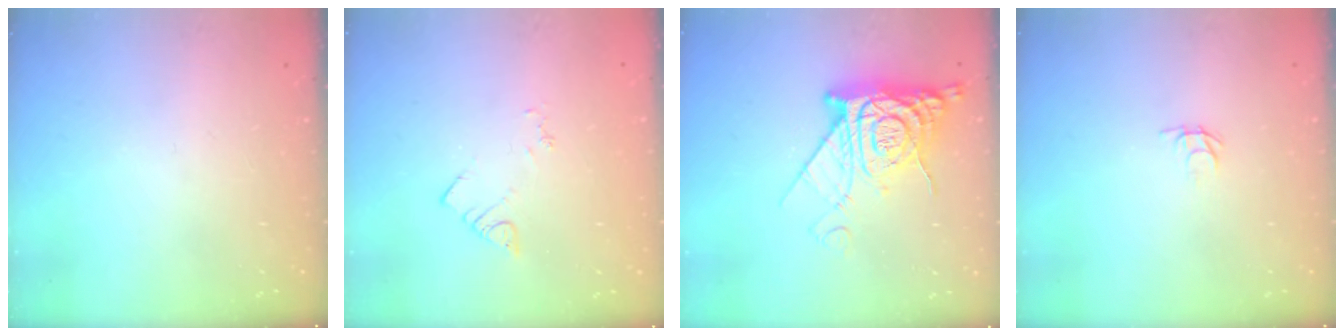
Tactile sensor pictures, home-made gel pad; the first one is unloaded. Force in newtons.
{"total": 2.4, "press": 2.3, "slide": 0.4}
{"total": 14.9, "press": 14.8, "slide": 1.3}
{"total": 2.5, "press": 2.5, "slide": 0.3}